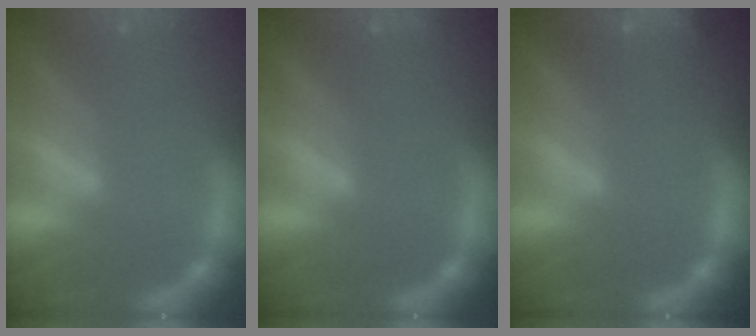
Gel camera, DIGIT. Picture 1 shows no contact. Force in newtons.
{"total": 0.9}
{"total": 3.9}